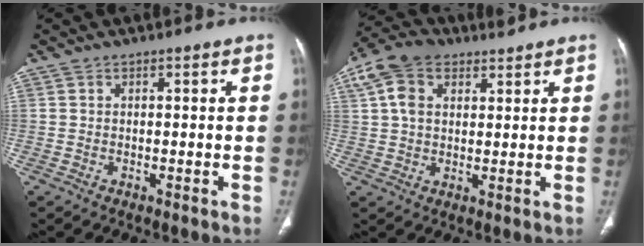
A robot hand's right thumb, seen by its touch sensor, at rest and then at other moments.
{"total": 9.1, "force": [4.0, 5.8, 5.7], "torque": [-0.114, 0.016, 0.072]}